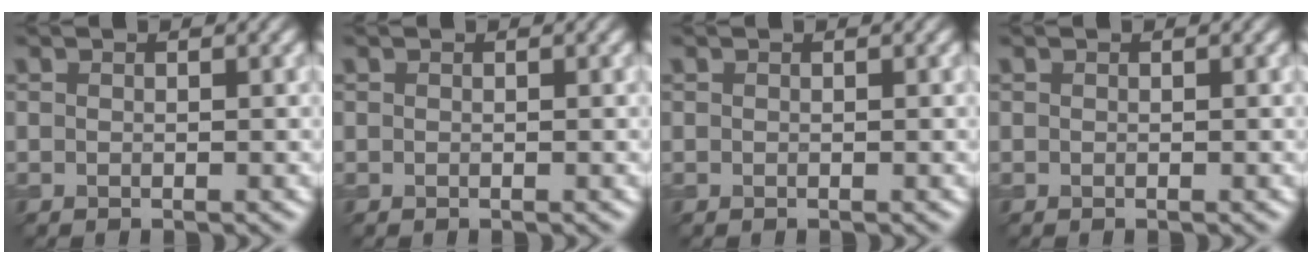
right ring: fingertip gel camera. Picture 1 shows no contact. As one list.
[{"total": 0.0}, {"total": 0.0}, {"total": 0.0}]